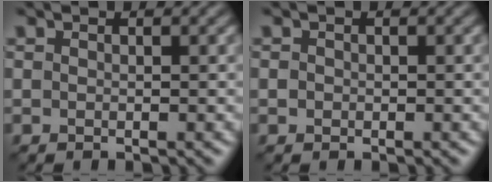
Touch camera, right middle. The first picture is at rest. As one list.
[{"total": 0.5, "force": [-0.2, 0.5, 0.1], "torque": [0.000, -0.004, -0.005]}]